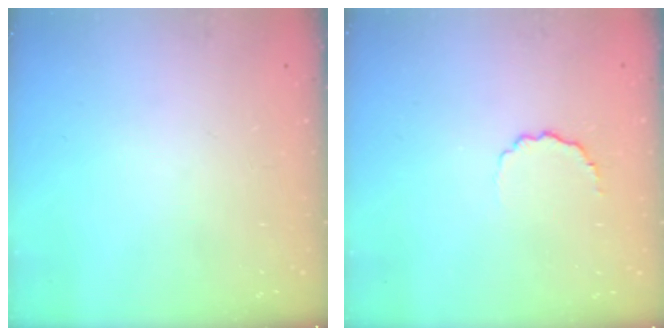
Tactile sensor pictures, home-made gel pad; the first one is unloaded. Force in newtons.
{"total": 5.0, "press": 4.8, "slide": 1.3}